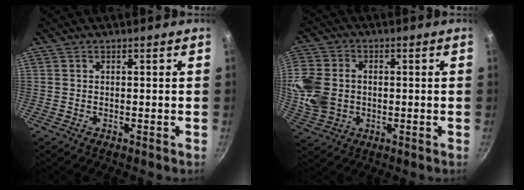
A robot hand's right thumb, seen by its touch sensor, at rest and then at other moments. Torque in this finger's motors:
{"motor_torque": [0.13, 0.14, 0.64, 0.39, 0.24]}